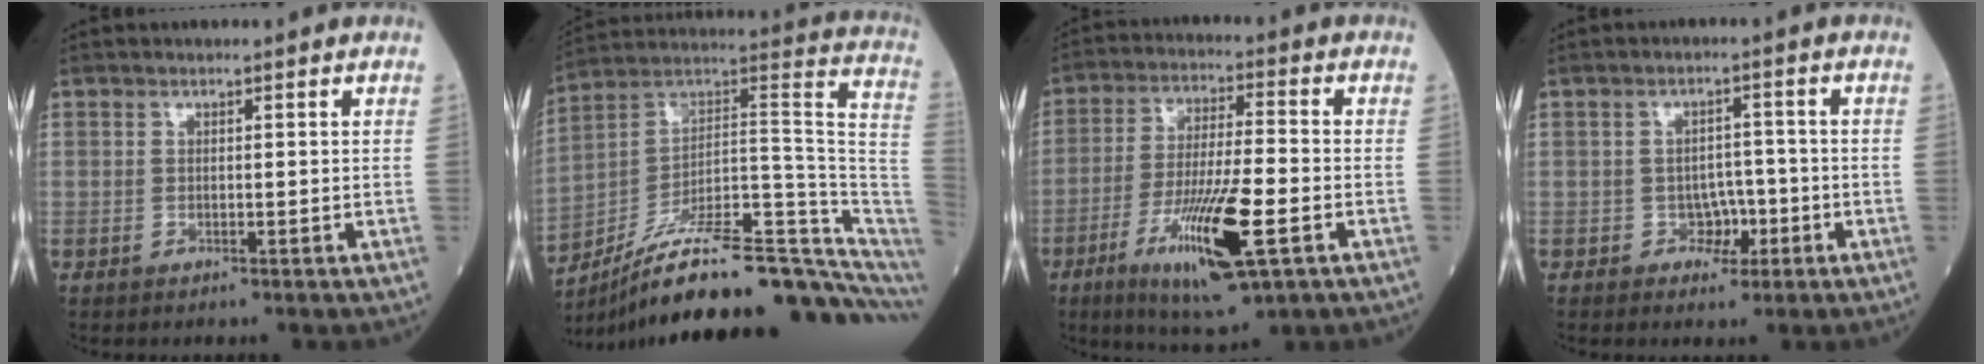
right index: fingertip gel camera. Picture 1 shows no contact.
{"total": 25.5, "force": [-18.6, 3.9, 17.1], "torque": [-0.171, 0.054, -0.283]}
{"total": 14.5, "force": [-5.8, 2.0, 13.1], "torque": [-0.248, -0.024, -0.095]}
{"total": 3.5, "force": [-1.5, 2.6, 1.9], "torque": [-0.017, 0.009, -0.021]}